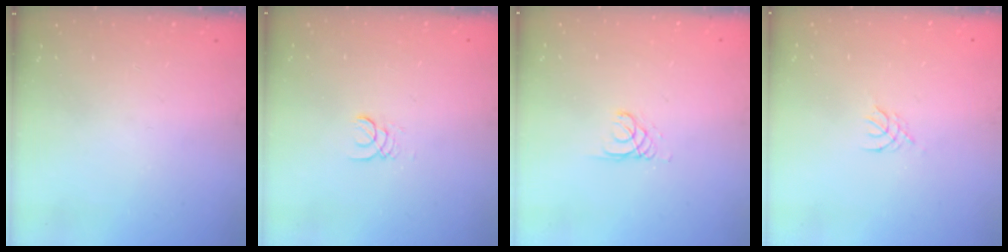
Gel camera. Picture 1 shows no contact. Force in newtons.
{"total": 1.3, "press": 1.3, "slide": 0.1}
{"total": 1.1, "press": 1.1, "slide": 0.1}
{"total": 1.2, "press": 1.2, "slide": 0.3}